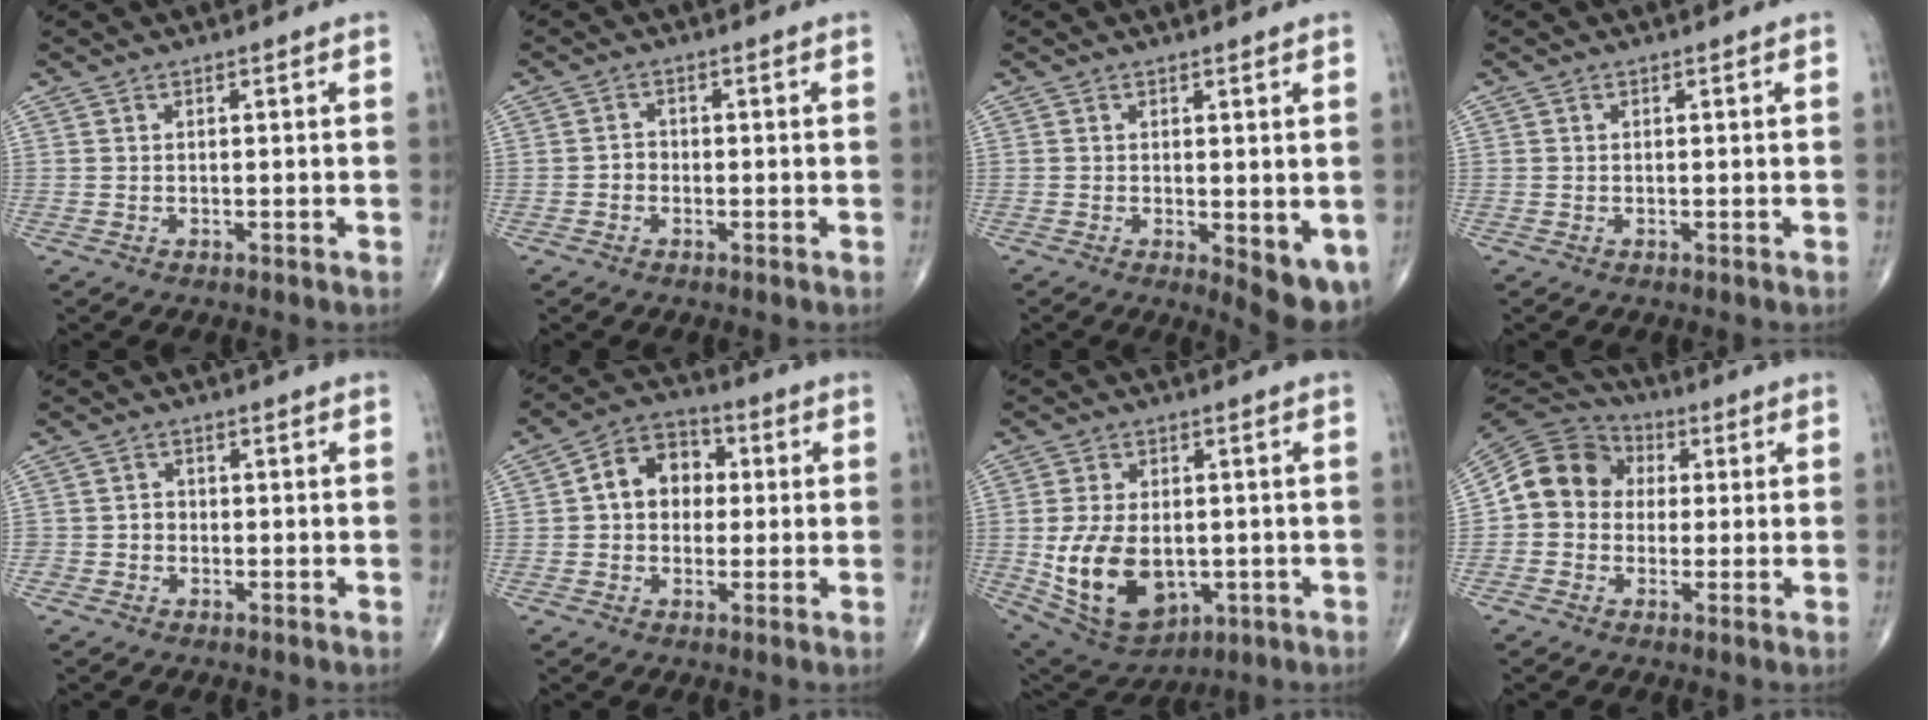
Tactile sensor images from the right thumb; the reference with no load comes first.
{"total": 1.6, "force": [-0.6, 1.3, 0.6], "torque": [0.000, 0.006, -0.017]}
{"total": 7.0, "force": [-1.2, 2.7, 6.4], "torque": [-0.078, -0.019, -0.010]}
{"total": 0.0}
{"total": 2.1, "force": [-0.9, 1.9, 0.4], "torque": [0.008, 0.010, -0.022]}
{"total": 9.6, "force": [0.9, 7.5, 6.0], "torque": [-0.063, 0.026, 0.002]}
{"total": 16.2, "force": [-2.3, 10.3, 12.3], "torque": [-0.208, -0.006, -0.013]}
{"total": 11.6, "force": [0.8, 10.1, 5.5], "torque": [-0.083, 0.031, 0.000]}